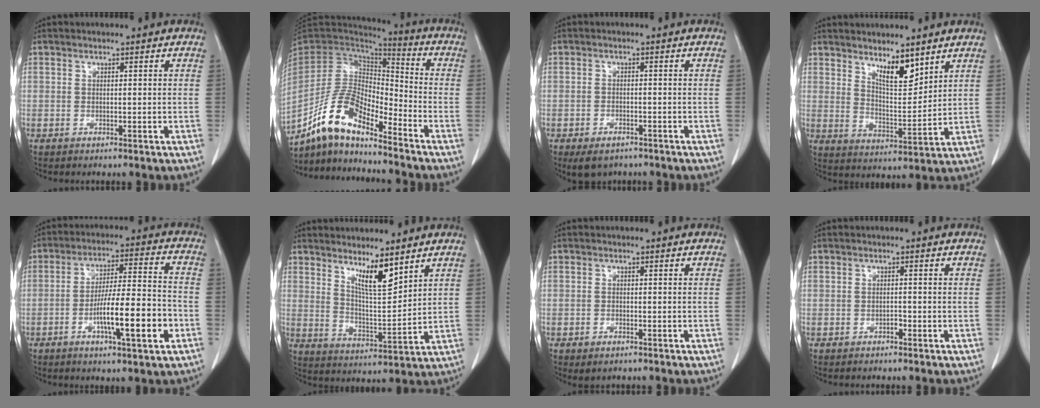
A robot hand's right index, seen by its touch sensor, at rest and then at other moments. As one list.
[{"total": 12.4, "force": [-10.0, 3.4, 6.6], "torque": [-0.132, 0.022, -0.189]}, {"total": 4.7, "force": [-3.5, 2.5, 2.1], "torque": [-0.031, -0.004, -0.049]}, {"total": 6.6, "force": [4.9, 1.7, 4.1], "torque": [-0.076, -0.014, 0.091]}, {"total": 12.7, "force": [-4.5, 1.3, 11.8], "torque": [-0.199, 0.002, -0.071]}, {"total": 7.1, "force": [5.1, 0.9, 4.9], "torque": [-0.090, -0.017, 0.097]}, {"total": 1.6, "force": [-1.0, 0.8, 0.9], "torque": [-0.016, -0.001, -0.009]}, {"total": 0.7, "force": [-0.5, 0.3, 0.3], "torque": [-0.008, 0.001, -0.009]}]